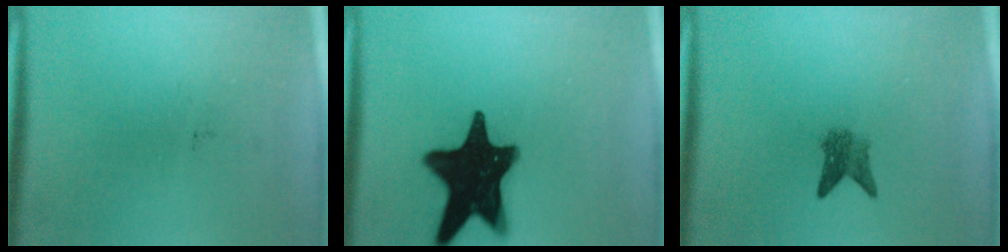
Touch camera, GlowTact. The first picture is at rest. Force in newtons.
{"total": 19.7}
{"total": 2.8}